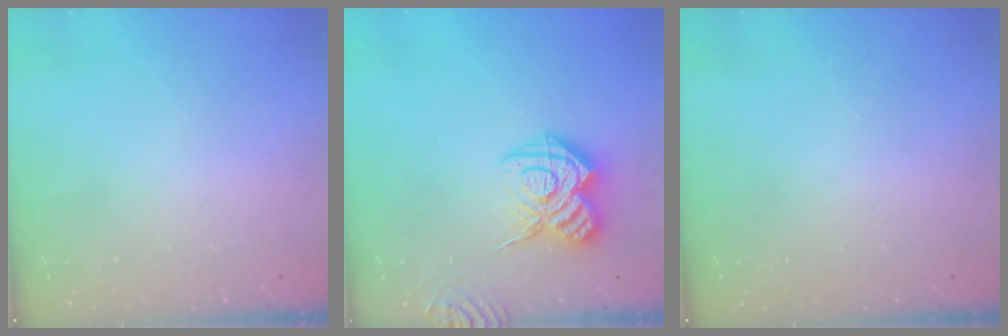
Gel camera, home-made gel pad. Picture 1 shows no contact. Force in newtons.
{"total": 14.5, "press": 14.4, "slide": 1.4}
{"total": 0.0}